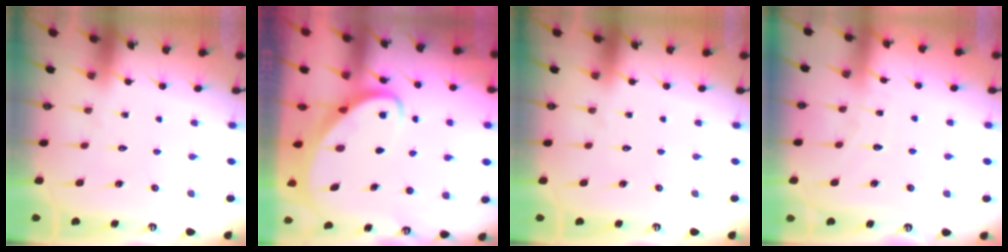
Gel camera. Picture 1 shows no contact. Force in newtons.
{"total": 3.3, "press": 3.2, "slide": 0.4}
{"total": 0.0}
{"total": 3.9, "press": 3.9, "slide": 0.5}